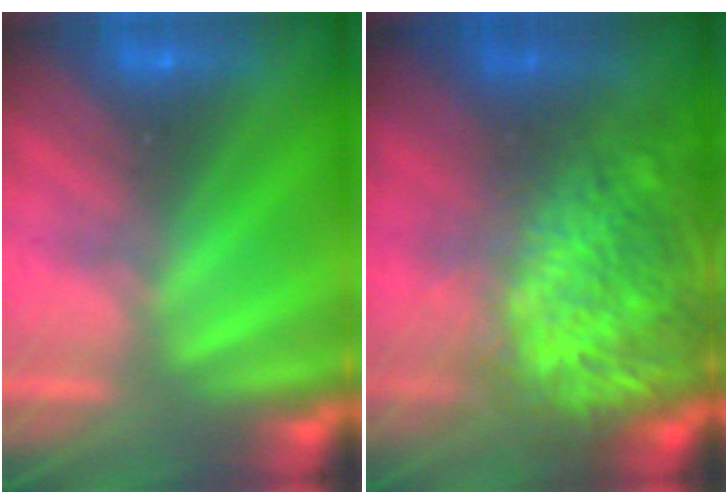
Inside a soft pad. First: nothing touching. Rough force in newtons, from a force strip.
{"total": 10.4}